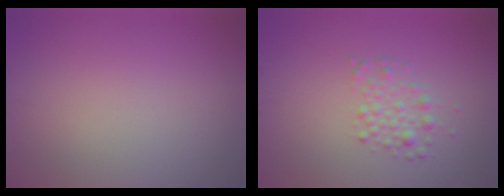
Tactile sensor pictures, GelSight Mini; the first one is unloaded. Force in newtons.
{"total": 1.9, "press": 1.8, "slide": 0.1}